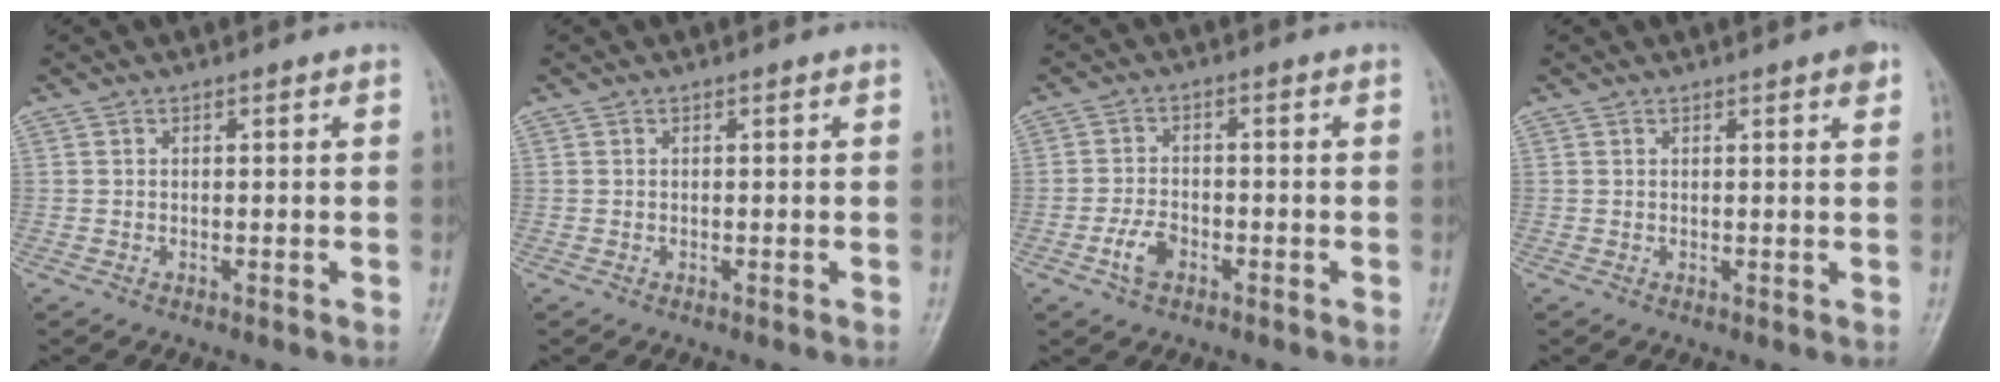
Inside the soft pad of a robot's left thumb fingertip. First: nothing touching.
{"total": 0.0}
{"total": 4.1, "force": [-2.0, 2.4, 2.7], "torque": [-0.049, 0.014, -0.039]}
{"total": 2.0, "force": [1.2, 0.2, 1.6], "torque": [-0.022, -0.004, 0.013]}